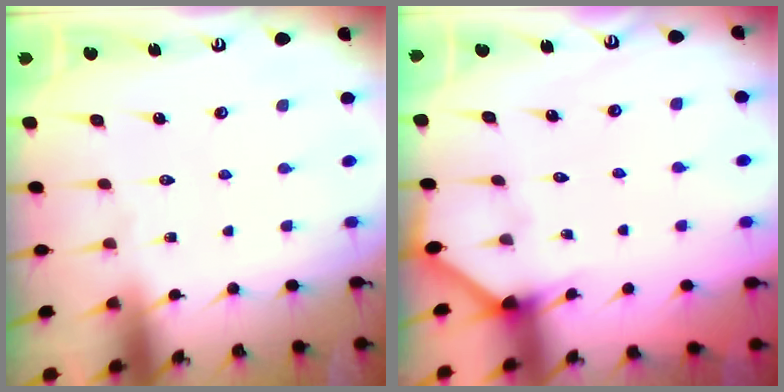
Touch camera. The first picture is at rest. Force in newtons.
{"total": 2.2, "press": 2.2, "slide": 0.4}